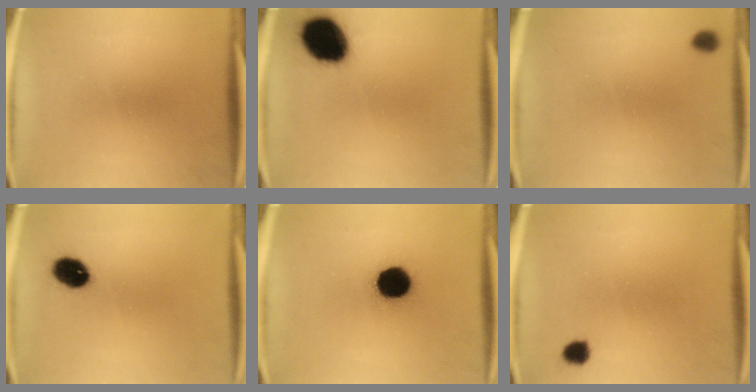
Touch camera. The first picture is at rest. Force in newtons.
{"total": 16.0}
{"total": 2.9}
{"total": 6.9}
{"total": 12.4}
{"total": 2.4}